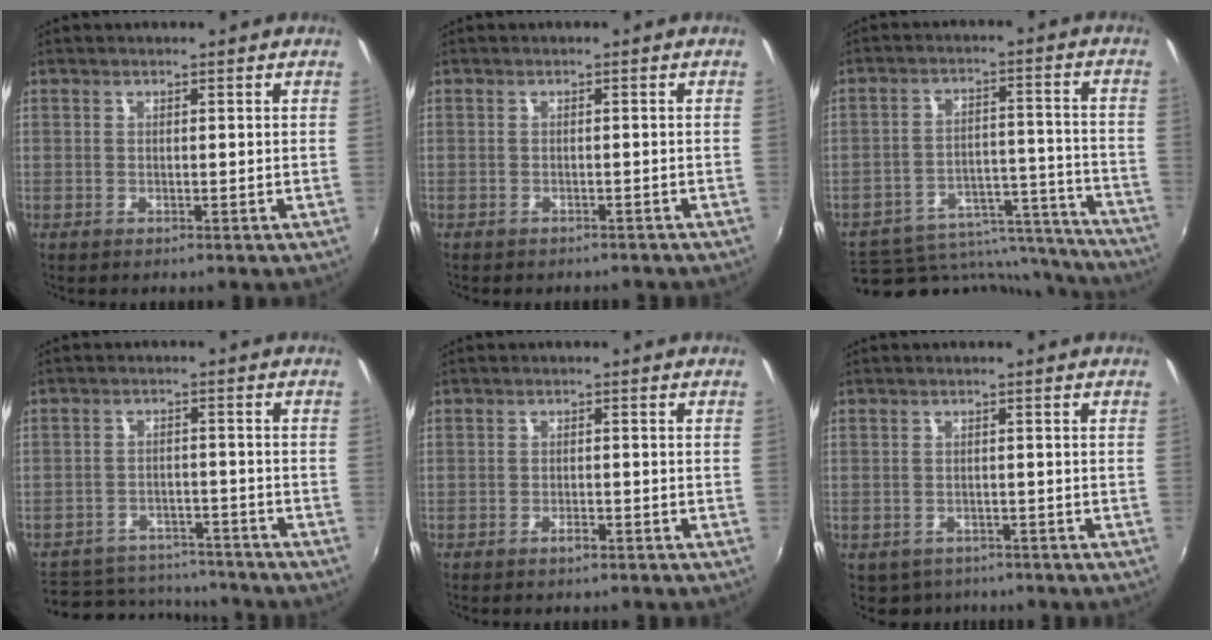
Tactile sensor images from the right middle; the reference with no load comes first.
{"total": 2.8, "force": [-2.5, 1.0, 0.8], "torque": [-0.018, -0.011, -0.032]}
{"total": 19.2, "force": [-17.2, 7.3, 4.4], "torque": [-0.075, 0.040, -0.218]}
{"total": 14.5, "force": [-12.4, 6.3, 4.3], "torque": [-0.111, 0.020, -0.164]}
{"total": 1.5, "force": [-1.2, 0.5, 0.7], "torque": [-0.014, 0.000, -0.021]}
{"total": 3.4, "force": [-2.5, 2.2, 0.4], "torque": [-0.017, -0.008, -0.034]}